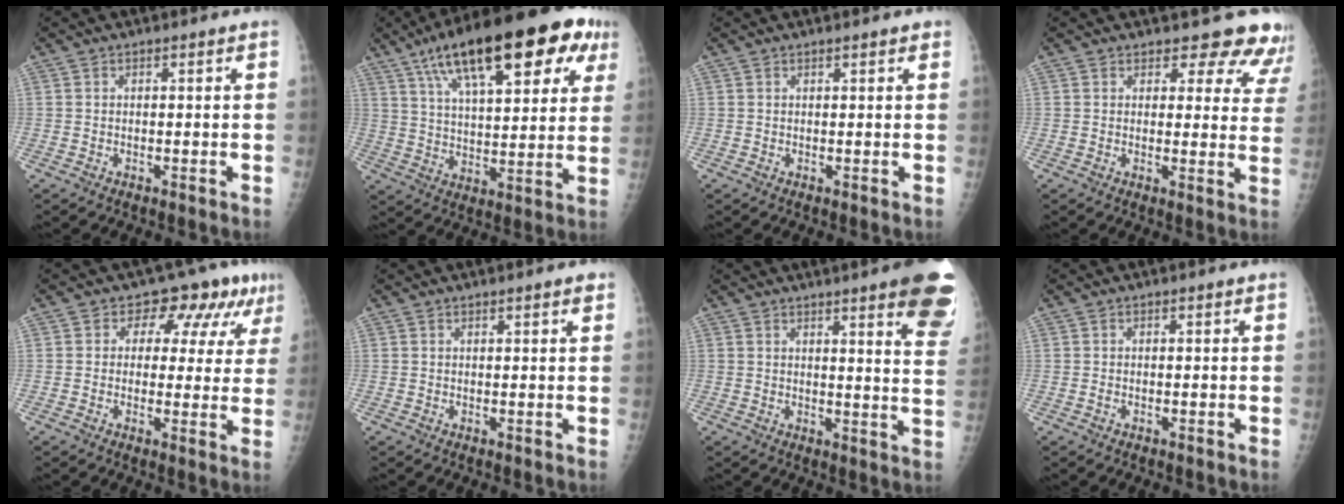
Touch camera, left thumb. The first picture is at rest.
{"total": 25.6, "force": [13.2, 9.5, 19.8], "torque": [-0.277, 0.005, 0.203]}
{"total": 1.0, "force": [0.8, 0.3, 0.5], "torque": [-0.005, -0.001, 0.009]}
{"total": 11.1, "force": [10.0, 4.5, 1.5], "torque": [0.042, -0.058, 0.084]}
{"total": 9.7, "force": [5.1, 6.0, 5.7], "torque": [-0.023, -0.013, 0.052]}
{"total": 1.4, "force": [1.1, 0.2, 0.9], "torque": [-0.010, -0.004, 0.013]}
{"total": 15.2, "force": [9.5, 2.3, 11.7], "torque": [-0.117, -0.043, 0.096]}
{"total": 0.0}